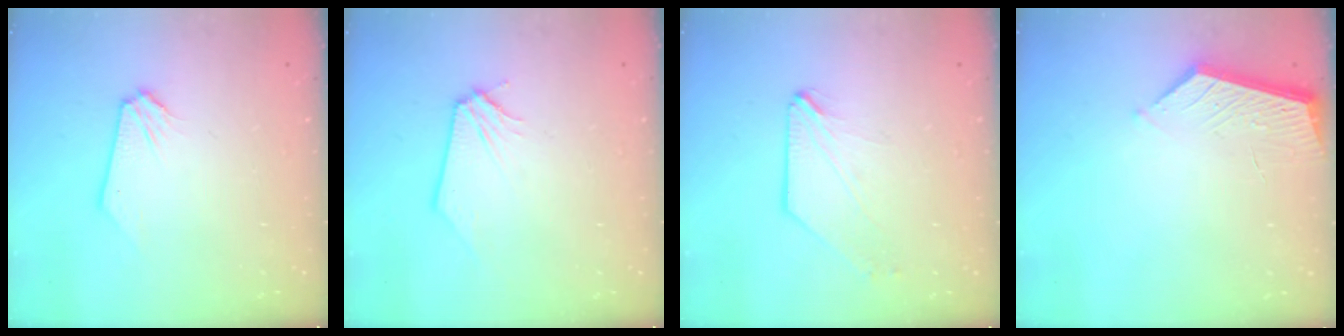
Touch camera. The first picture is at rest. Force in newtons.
{"total": 0.0}
{"total": 0.8, "press": 0.8, "slide": 0.2}
{"total": 4.5, "press": 4.4, "slide": 0.6}